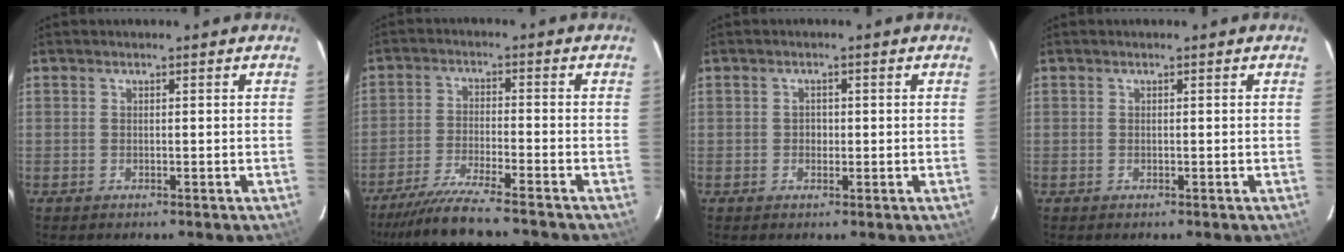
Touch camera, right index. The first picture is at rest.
{"total": 10.9, "force": [-9.7, 0.1, 4.9], "torque": [-0.114, -0.019, -0.168]}
{"total": 1.4, "force": [-0.1, 1.3, 0.5], "torque": [-0.004, 0.004, -0.001]}
{"total": 0.0}